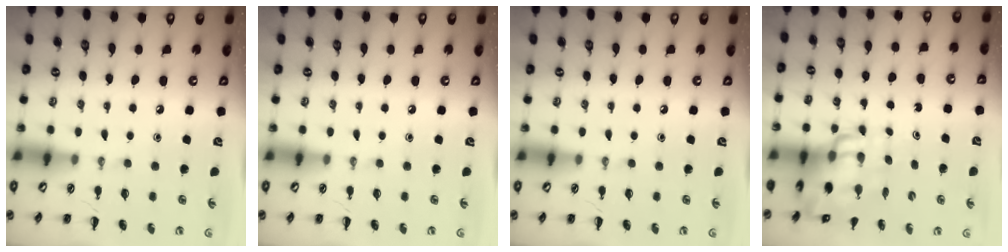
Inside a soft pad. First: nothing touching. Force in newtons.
{"total": 0.0}
{"total": 0.0}
{"total": 11.3, "press": 10.9, "slide": 3.1}